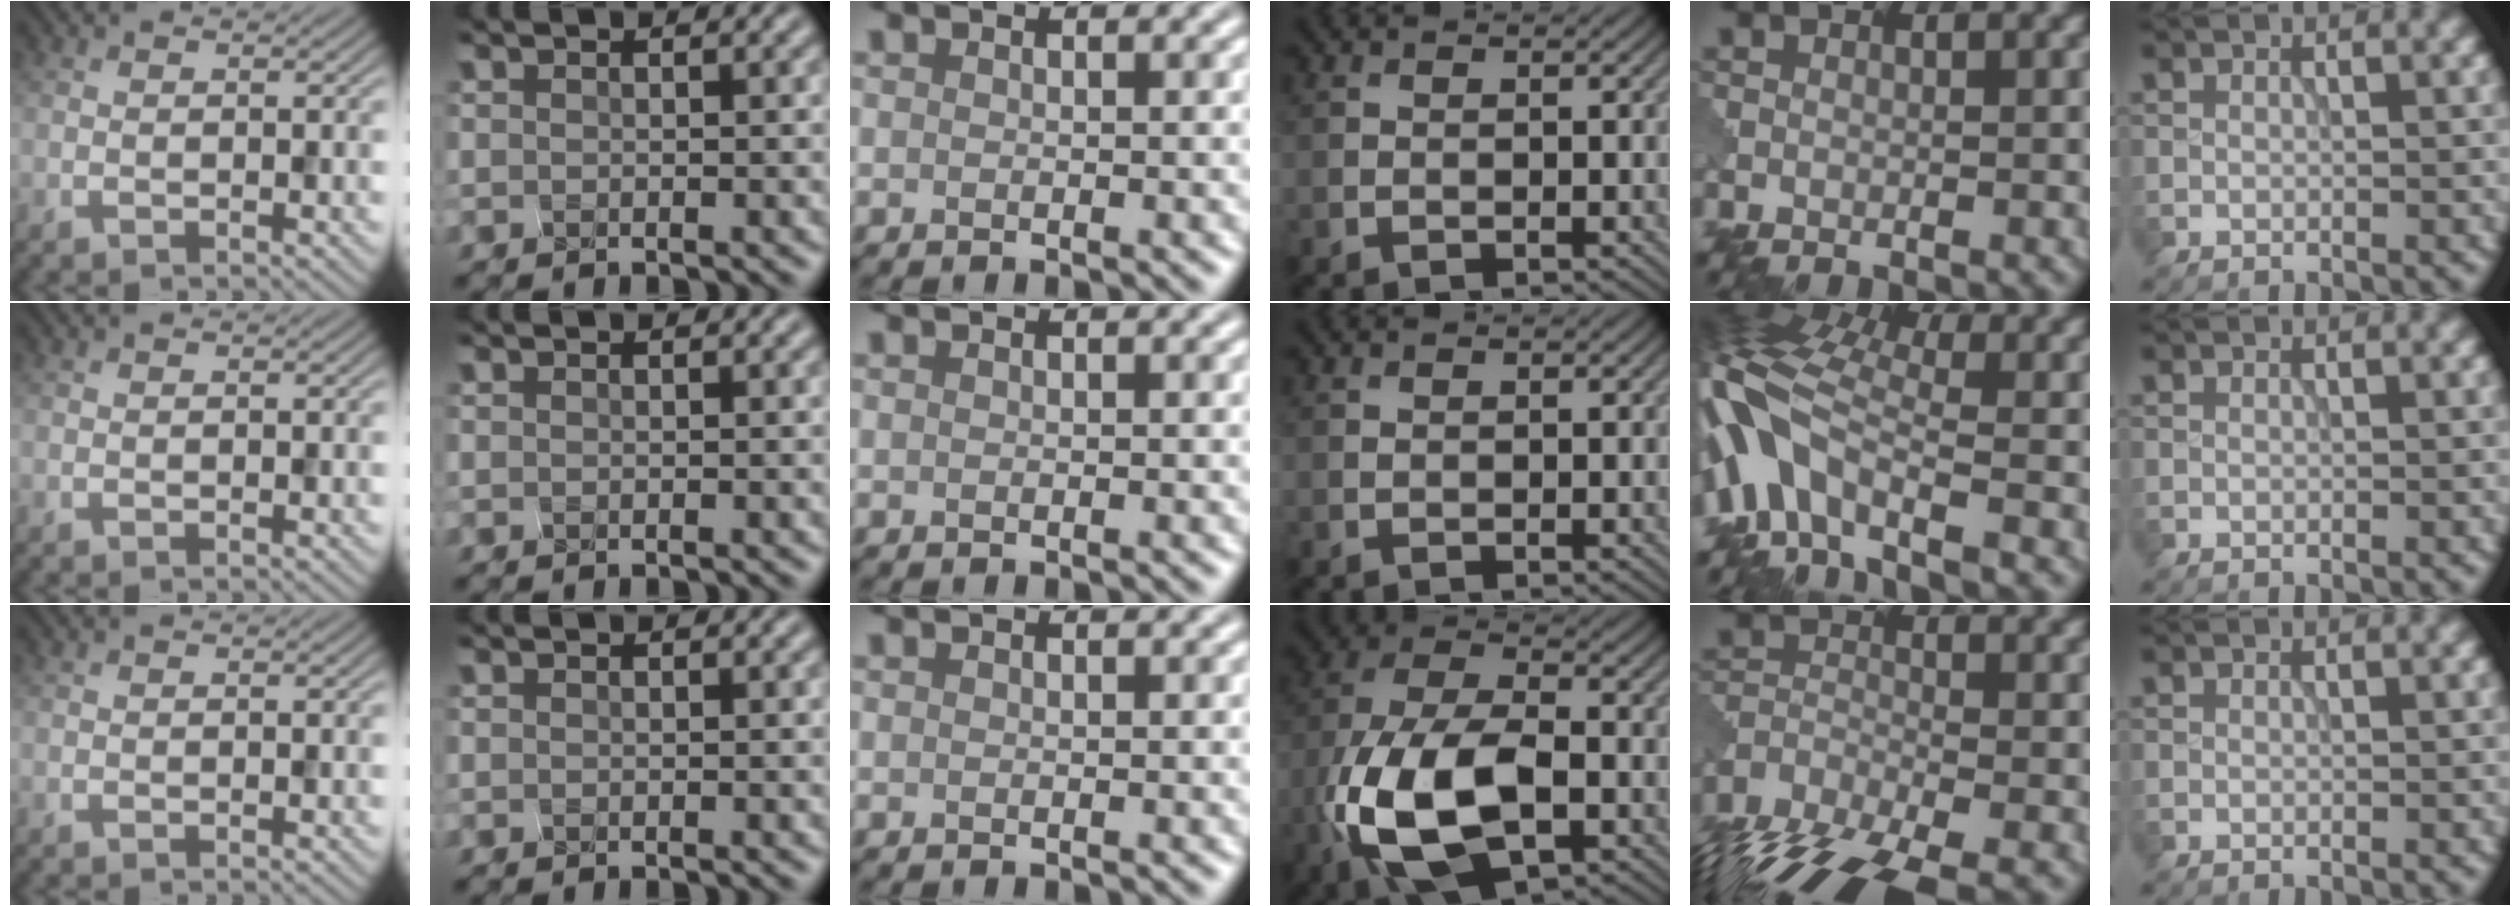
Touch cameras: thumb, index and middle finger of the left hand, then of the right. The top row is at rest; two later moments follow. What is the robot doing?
{"motion": "squeeze", "object": "clothespin"}